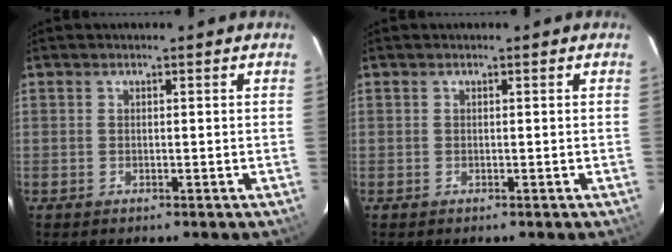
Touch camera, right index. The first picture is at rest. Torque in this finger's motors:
{"motor_torque": [0.10, 0.02, 0.07, 0.01]}